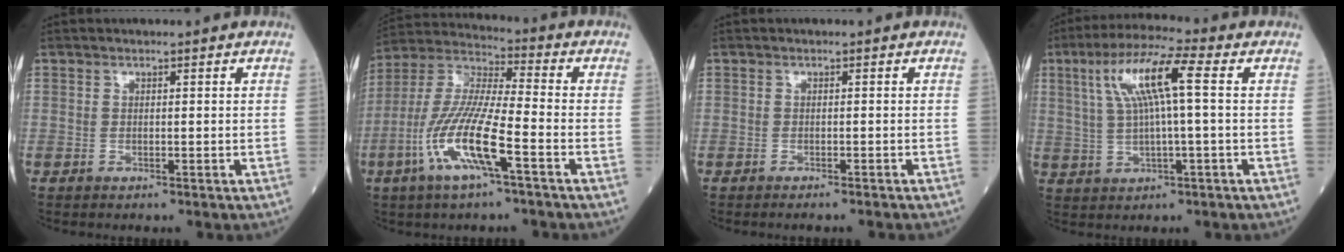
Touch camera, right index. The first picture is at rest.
{"total": 13.5, "force": [-5.3, 1.5, 12.3], "torque": [-0.266, -0.007, -0.106]}
{"total": 3.4, "force": [-3.1, -0.1, 1.4], "torque": [-0.015, -0.003, -0.039]}
{"total": 9.7, "force": [2.3, 0.5, 9.4], "torque": [-0.184, 0.024, 0.044]}